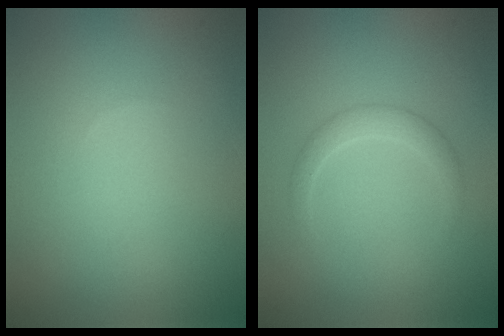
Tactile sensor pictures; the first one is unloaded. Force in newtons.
{"total": 1.6, "press": 1.6, "slide": 0.1}